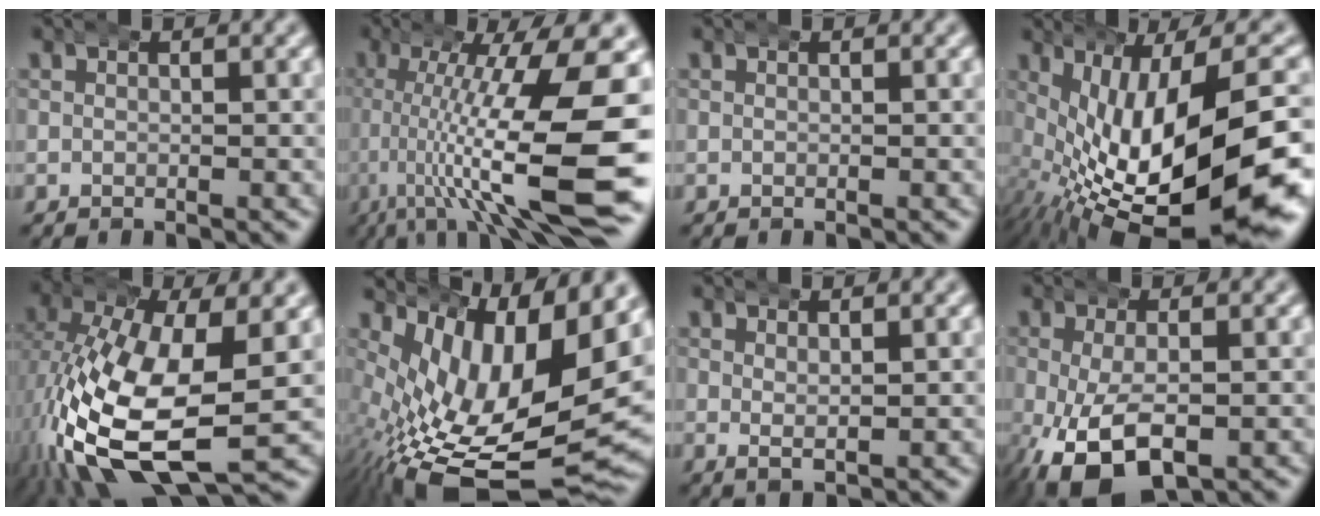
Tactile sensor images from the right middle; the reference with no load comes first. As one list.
[{"total": 13.2, "force": [-1.9, 3.5, 12.6], "torque": [-0.186, -0.003, -0.021]}, {"total": 0.0}, {"total": 16.7, "force": [-3.6, 7.3, 14.6], "torque": [-0.230, -0.039, -0.017]}, {"total": 12.9, "force": [-2.4, 6.7, 10.8], "torque": [-0.242, -0.057, 0.000]}, {"total": 14.4, "force": [-3.4, 7.3, 12.0], "torque": [-0.208, -0.045, -0.026]}, {"total": 1.2, "force": [0.6, 0.2, 1.0], "torque": [-0.017, -0.003, 0.019]}, {"total": 8.2, "force": [-3.3, 4.1, 6.3], "torque": [-0.142, -0.036, -0.028]}]